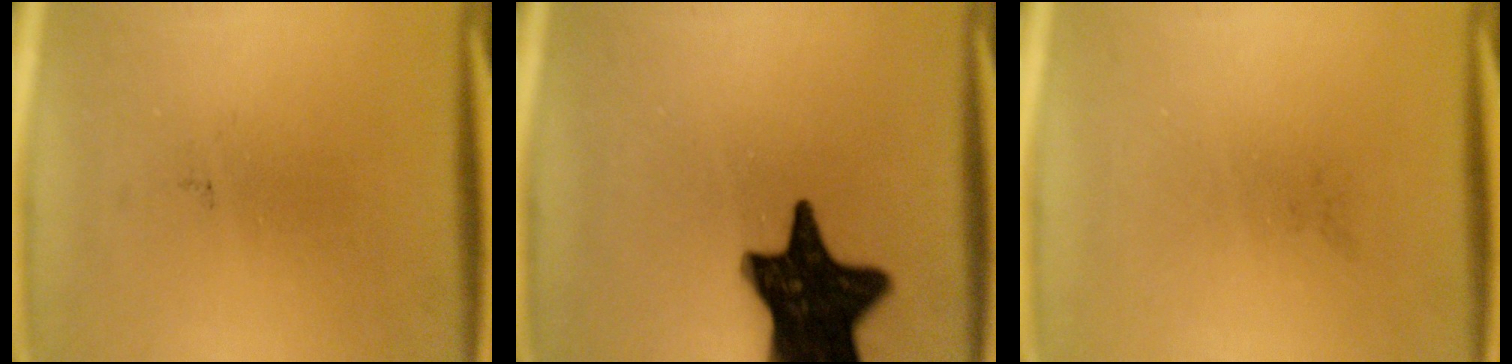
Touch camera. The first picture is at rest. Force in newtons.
{"total": 18.7}
{"total": 0.0}